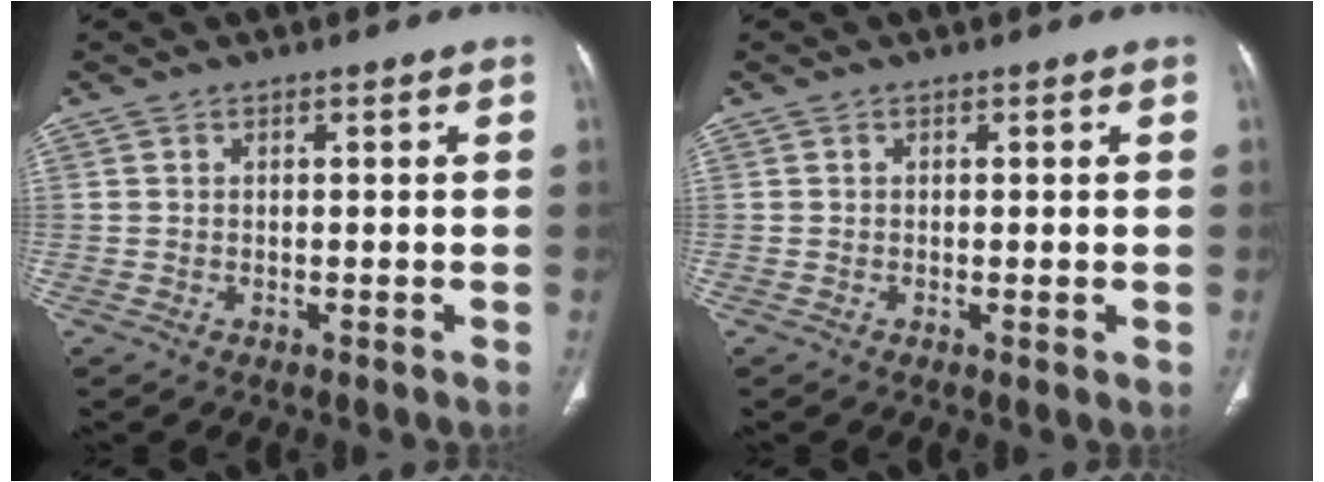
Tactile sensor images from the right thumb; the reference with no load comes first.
{"total": 0.7, "force": [0.0, 0.2, 0.7], "torque": [-0.017, -0.004, -0.003]}